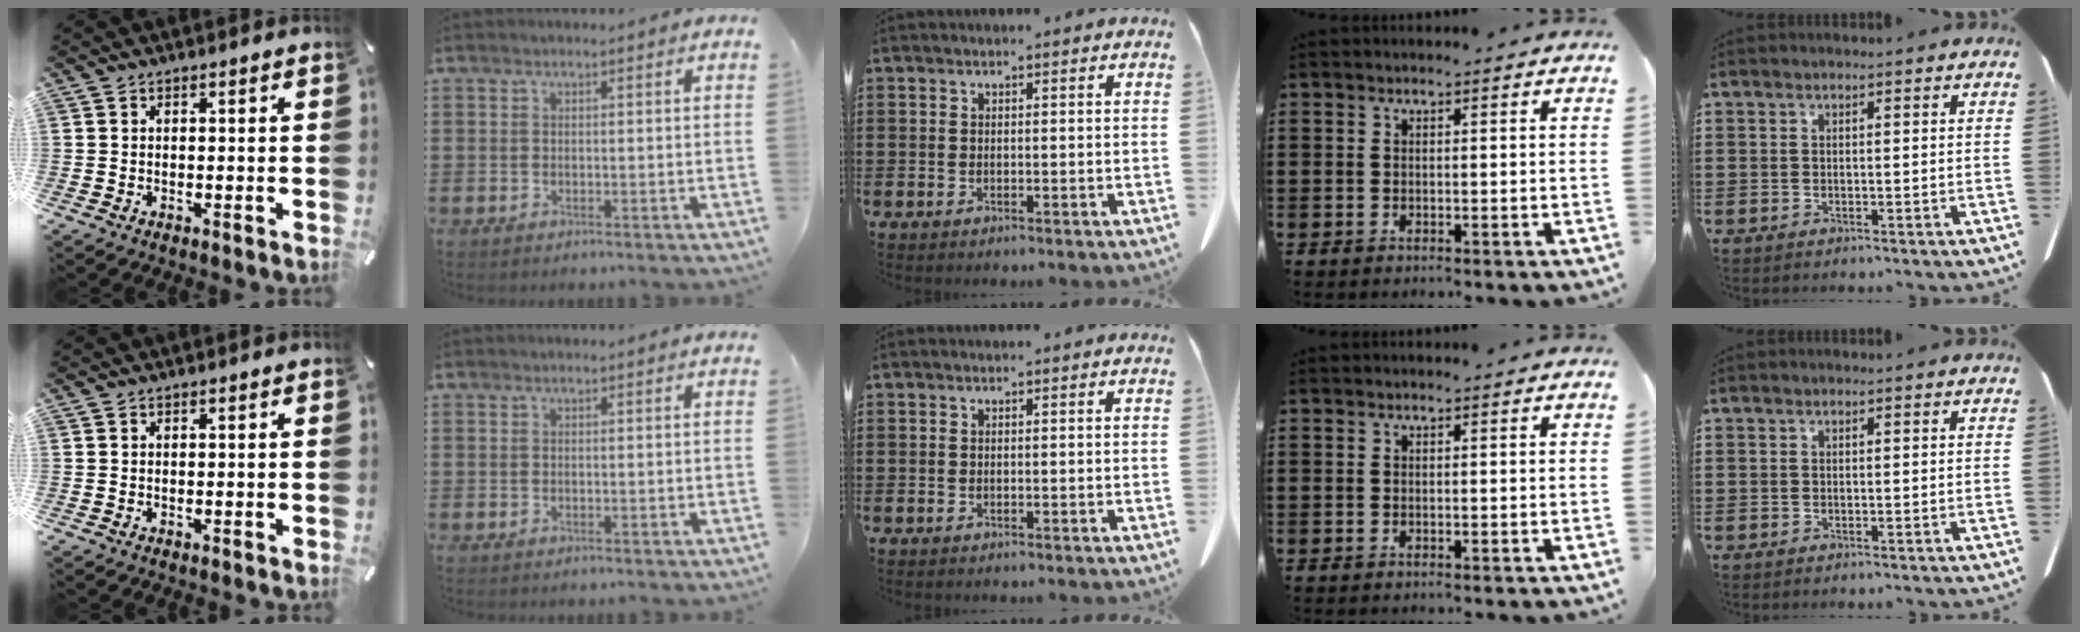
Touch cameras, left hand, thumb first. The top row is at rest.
{}